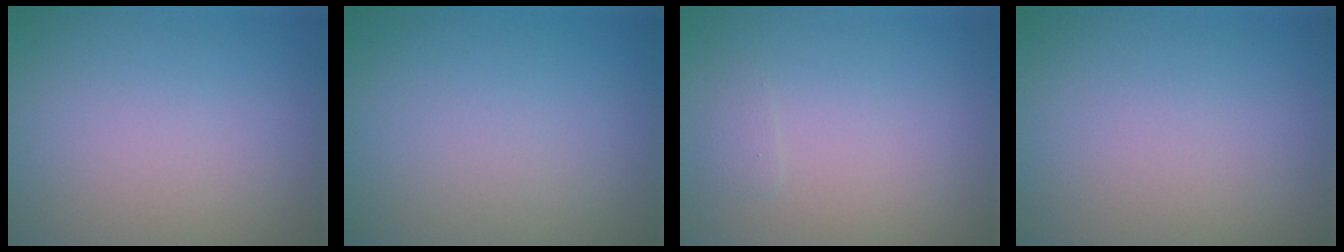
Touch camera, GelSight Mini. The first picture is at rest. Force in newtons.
{"total": 0.0}
{"total": 0.5, "press": 0.5, "slide": 0.0}
{"total": 0.0}